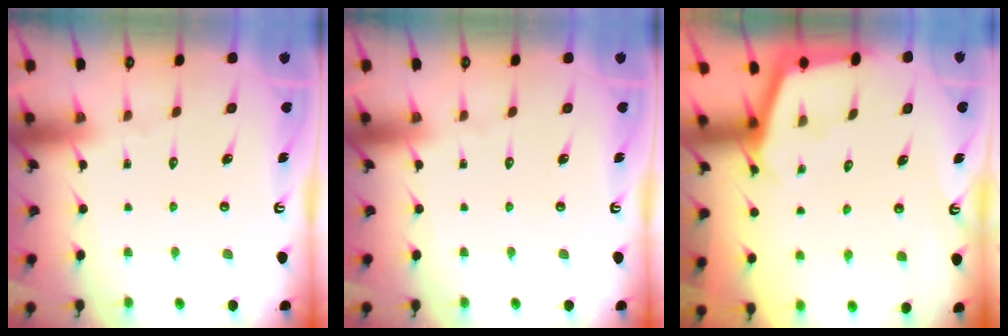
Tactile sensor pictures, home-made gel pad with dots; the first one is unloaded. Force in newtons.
{"total": 0.0}
{"total": 2.3, "press": 2.3, "slide": 0.1}